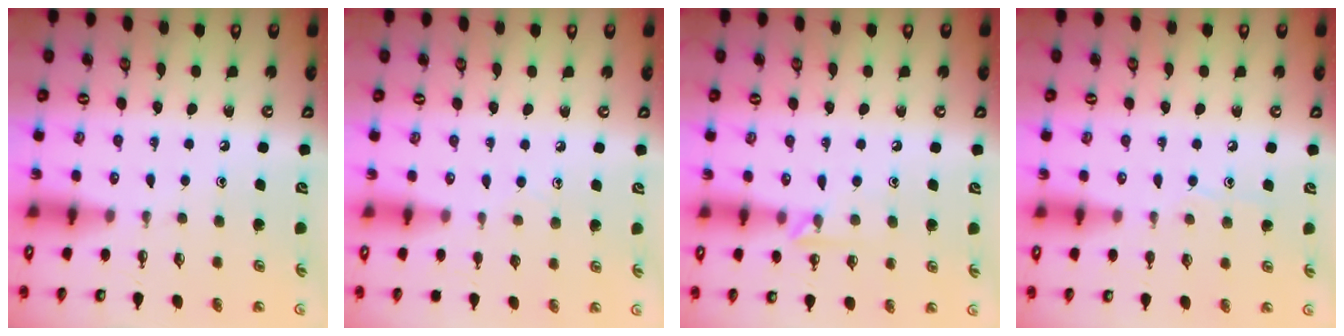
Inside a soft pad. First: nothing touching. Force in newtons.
{"total": 4.6, "press": 4.6, "slide": 0.5}
{"total": 5.0, "press": 4.9, "slide": 0.7}
{"total": 6.5, "press": 6.5, "slide": 0.7}